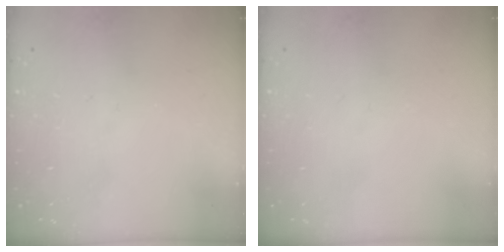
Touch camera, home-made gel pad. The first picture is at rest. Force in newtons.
{"total": 0.0}